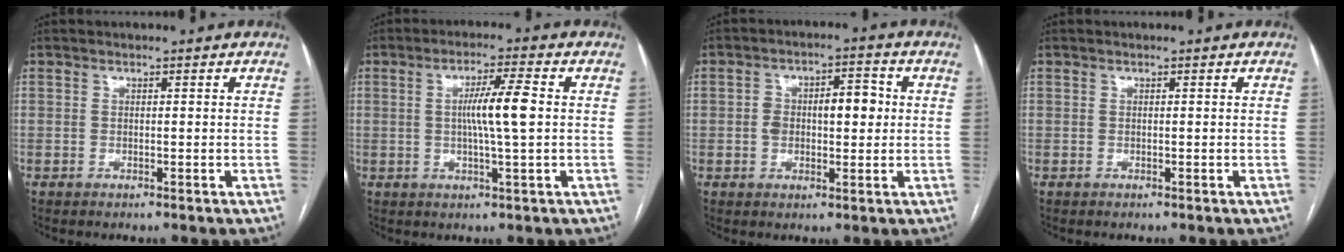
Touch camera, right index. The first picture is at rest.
{"total": 6.8, "force": [0.4, -0.2, 6.8], "torque": [-0.121, 0.000, 0.006]}
{"total": 7.6, "force": [0.5, 3.7, 6.6], "torque": [-0.114, 0.025, 0.013]}
{"total": 0.0}